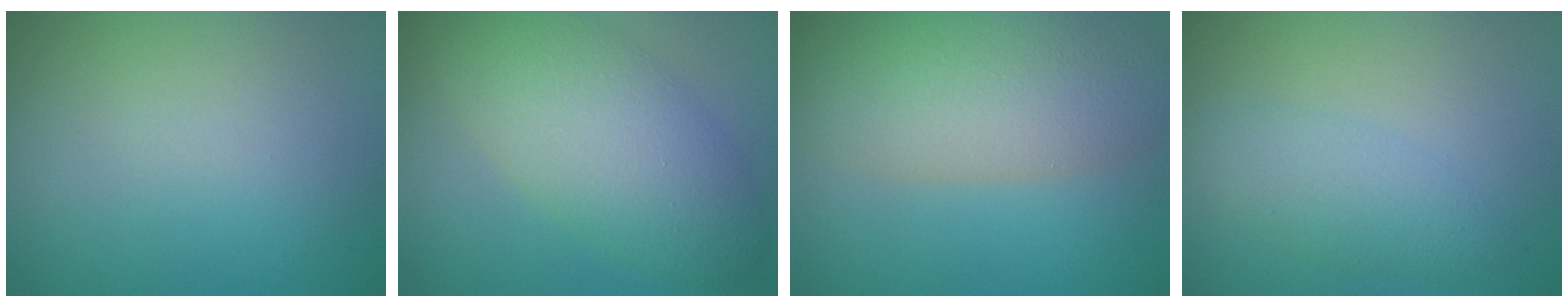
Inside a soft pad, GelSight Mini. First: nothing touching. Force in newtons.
{"total": 7.9, "press": 7.9, "slide": 0.5}
{"total": 7.5, "press": 7.5, "slide": 0.5}
{"total": 3.0, "press": 3.0, "slide": 0.0}